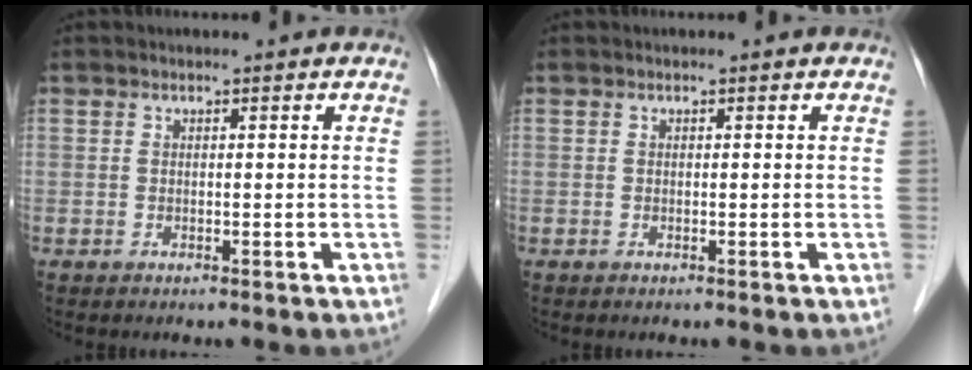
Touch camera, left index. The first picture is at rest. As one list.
[{"total": 0.0}]